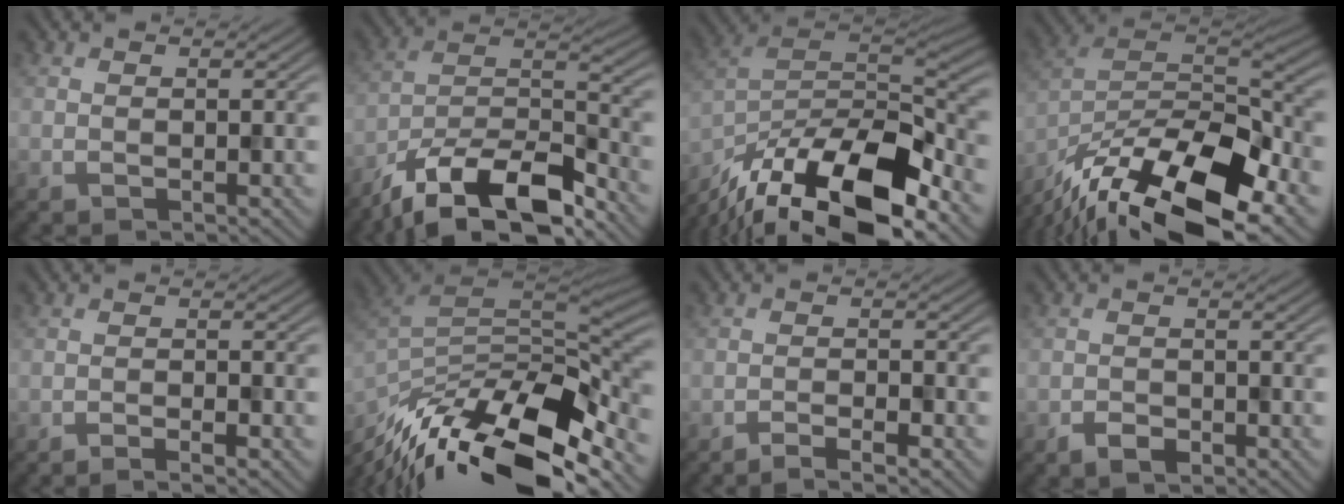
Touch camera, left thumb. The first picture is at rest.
{"total": 14.4, "force": [-10.7, 4.6, 8.4], "torque": [-0.164, -0.008, -0.201]}
{"total": 18.2, "force": [-11.9, 7.7, 11.4], "torque": [-0.244, -0.026, -0.207]}
{"total": 19.0, "force": [-13.4, 6.8, 11.5], "torque": [-0.236, -0.029, -0.214]}
{"total": 1.5, "force": [-1.0, 0.1, 1.1], "torque": [-0.022, 0.006, -0.023]}
{"total": 16.8, "force": [-10.5, 6.6, 11.4], "torque": [-0.247, -0.020, -0.184]}
{"total": 2.4, "force": [-1.8, 0.2, 1.6], "torque": [-0.031, 0.006, -0.040]}
{"total": 1.8, "force": [-1.2, 1.0, 0.9], "torque": [-0.017, 0.000, -0.025]}